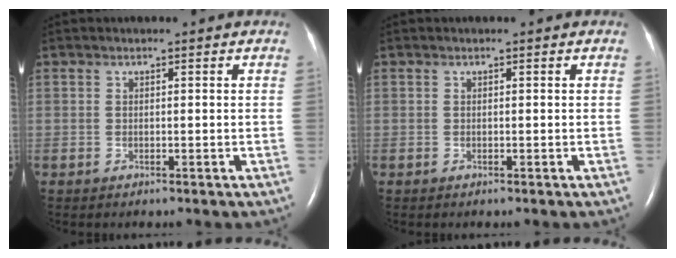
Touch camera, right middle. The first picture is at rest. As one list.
[{"total": 0.0}]